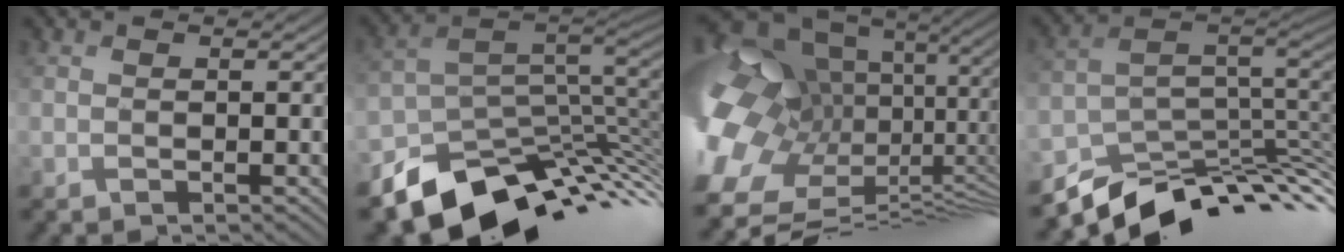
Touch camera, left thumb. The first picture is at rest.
{"total": 12.3, "force": [-6.3, 7.3, 7.6], "torque": [-0.154, -0.030, -0.104]}
{"total": 18.3, "force": [-2.7, 11.8, 13.7], "torque": [-0.296, -0.004, 0.000]}
{"total": 10.4, "force": [-5.2, 5.4, 7.2], "torque": [-0.148, -0.011, -0.089]}